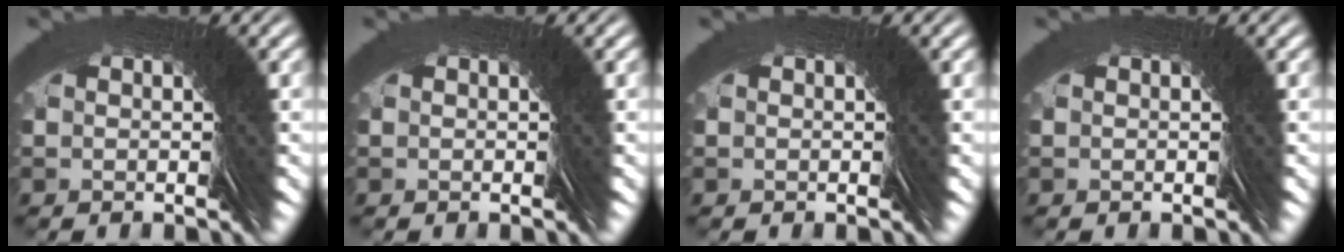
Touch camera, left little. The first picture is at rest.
{"total": 0.0}
{"total": 0.0}
{"total": 0.0}